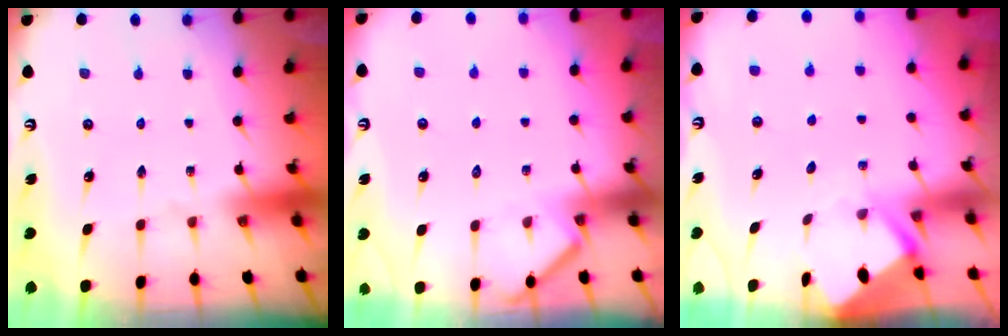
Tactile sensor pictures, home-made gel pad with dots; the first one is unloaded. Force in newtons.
{"total": 3.8, "press": 3.8, "slide": 0.5}
{"total": 3.8, "press": 3.8, "slide": 0.3}